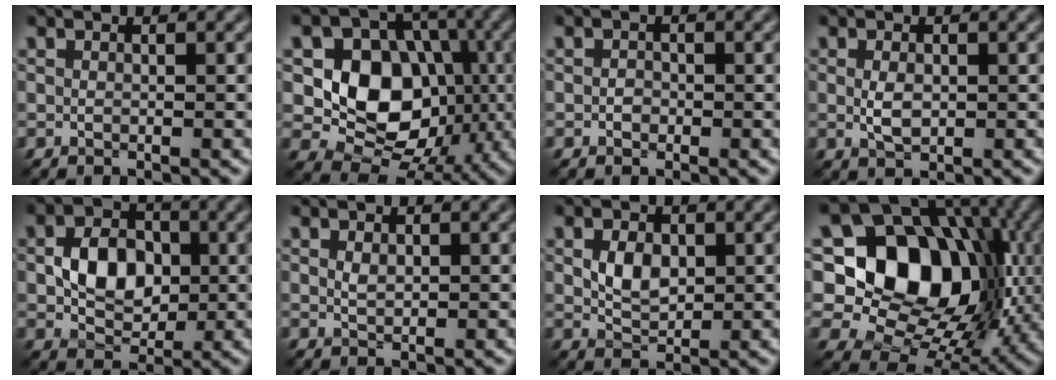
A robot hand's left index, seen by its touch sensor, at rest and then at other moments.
{"total": 9.4, "force": [-0.5, 7.5, 5.7], "torque": [-0.090, -0.006, -0.018]}
{"total": 0.8, "force": [-0.3, 0.7, 0.3], "torque": [-0.005, -0.003, -0.008]}
{"total": 1.8, "force": [-0.1, 1.0, 1.5], "torque": [-0.035, -0.001, -0.001]}
{"total": 4.7, "force": [0.0, 3.5, 3.2], "torque": [-0.060, 0.001, -0.005]}
{"total": 0.9, "force": [0.3, 0.5, 0.6], "torque": [-0.015, -0.001, 0.006]}
{"total": 2.5, "force": [0.4, 1.7, 1.8], "torque": [-0.042, -0.001, 0.008]}
{"total": 14.0, "force": [1.9, 11.0, 8.5], "torque": [-0.115, 0.002, 0.015]}